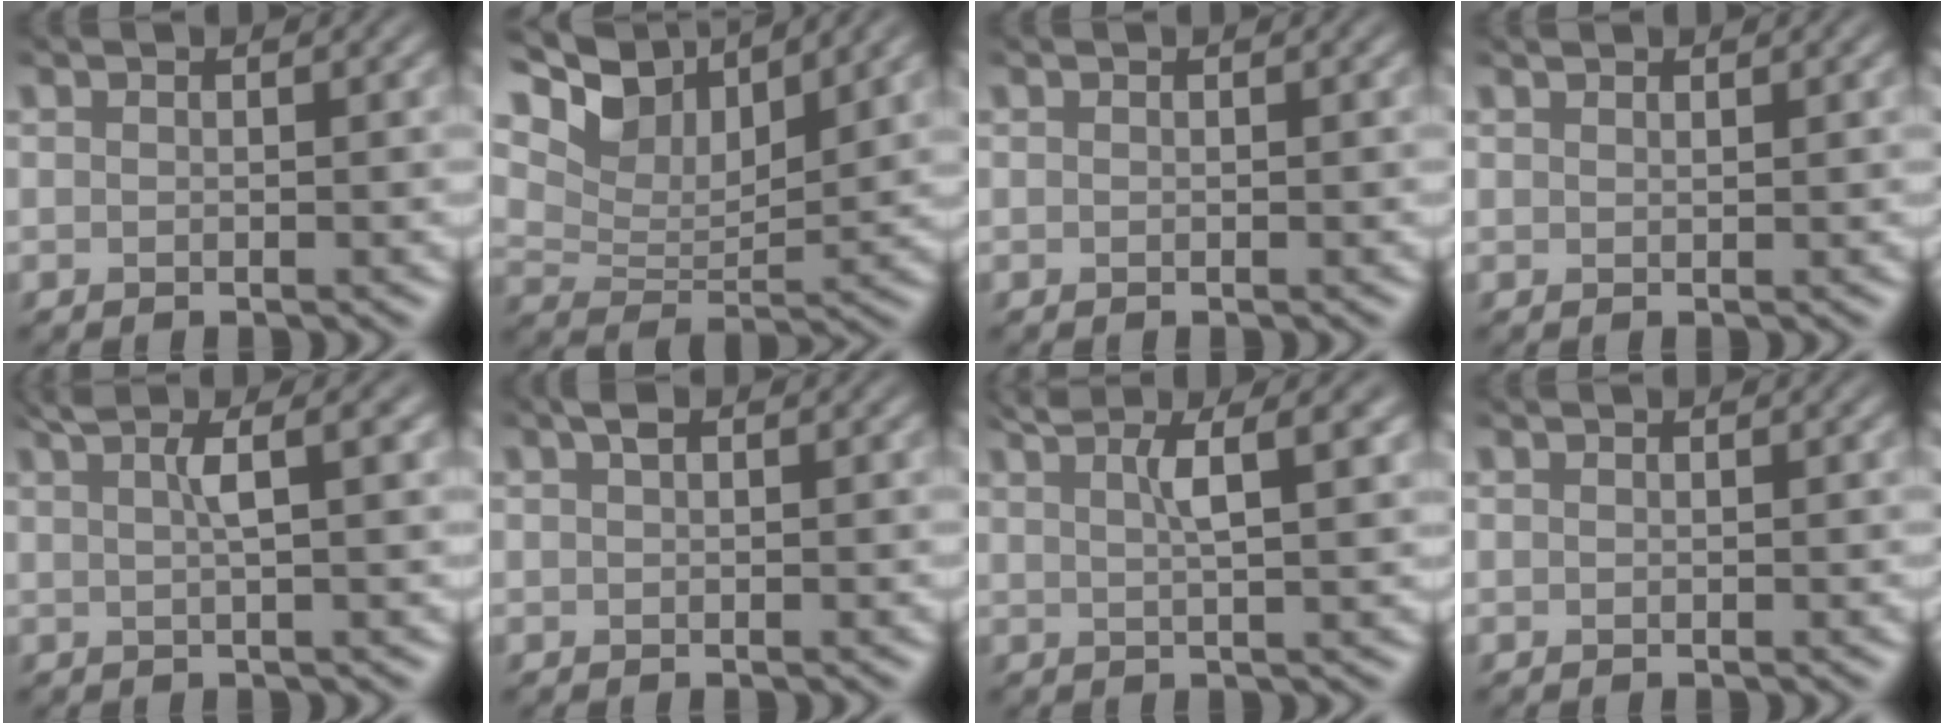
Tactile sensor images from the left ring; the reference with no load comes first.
{"total": 7.9, "force": [5.6, 3.3, 4.5], "torque": [-0.093, 0.008, 0.096]}
{"total": 0.0}
{"total": 0.6, "force": [0.6, 0.0, 0.1], "torque": [-0.002, 0.001, 0.013]}
{"total": 3.9, "force": [1.8, 0.7, 3.4], "torque": [-0.047, 0.010, 0.027]}
{"total": 0.8, "force": [0.4, 0.4, 0.7], "torque": [-0.011, 0.004, 0.006]}
{"total": 4.5, "force": [2.4, 0.9, 3.7], "torque": [-0.044, 0.012, 0.036]}
{"total": 0.0}